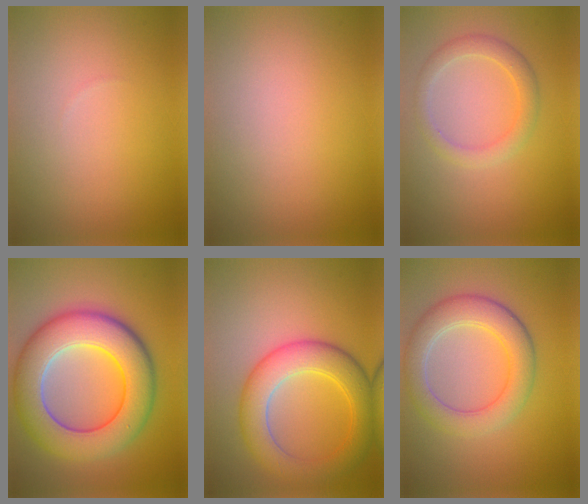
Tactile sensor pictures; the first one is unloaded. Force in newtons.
{"total": 0.0}
{"total": 2.4, "press": 2.4, "slide": 0.2}
{"total": 10.7, "press": 10.7, "slide": 0.6}
{"total": 6.3, "press": 6.3, "slide": 0.3}
{"total": 5.3, "press": 5.3, "slide": 0.5}